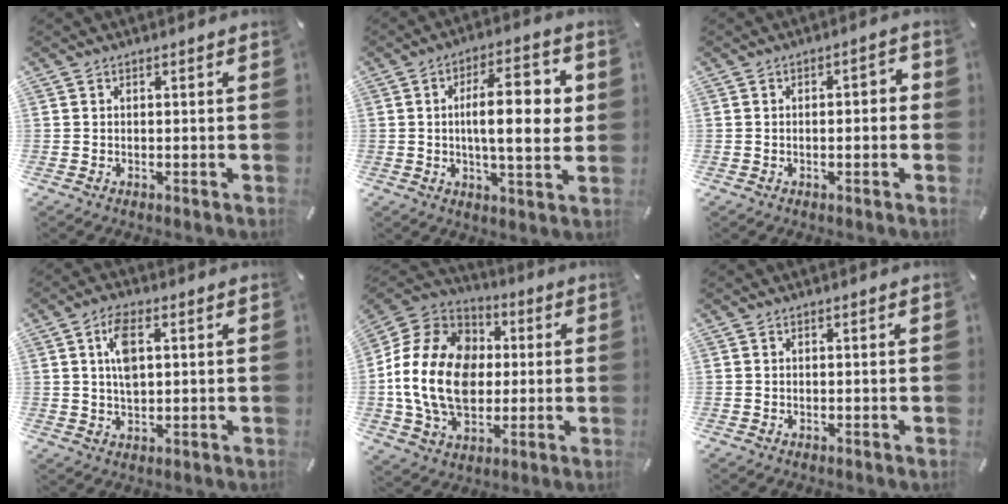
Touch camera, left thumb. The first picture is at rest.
{"total": 14.6, "force": [1.7, 5.2, 13.6], "torque": [-0.203, 0.005, 0.022]}
{"total": 3.1, "force": [-1.0, 1.4, 2.6], "torque": [-0.036, 0.010, -0.023]}
{"total": 6.7, "force": [1.8, 3.4, 5.6], "torque": [-0.109, 0.001, 0.025]}
{"total": 20.5, "force": [-1.1, 16.0, 12.8], "torque": [-0.281, 0.020, -0.021]}
{"total": 0.0}